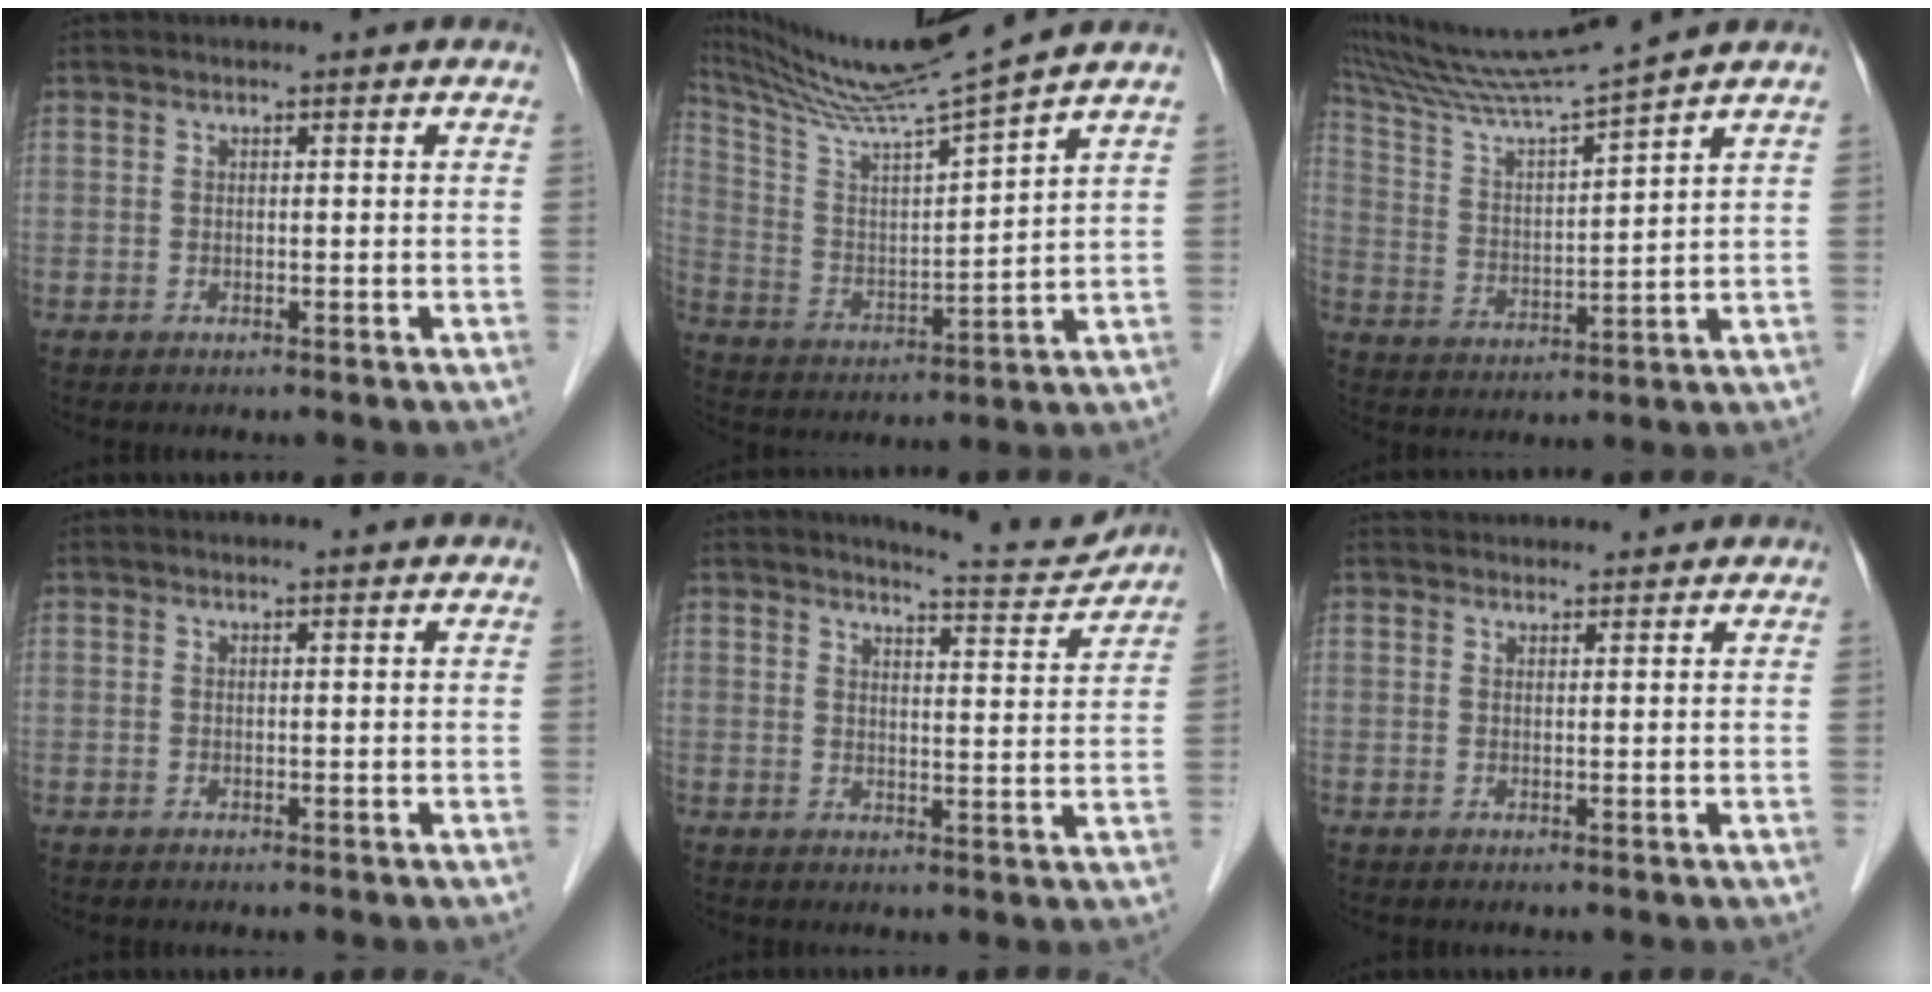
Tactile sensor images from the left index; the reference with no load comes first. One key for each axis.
{"total": 16.7, "fx": 14.5, "fy": -2.3, "fz": 7.9, "tx": -0.150, "ty": -0.010, "tz": 0.254}
{"total": 11.9, "fx": 10.8, "fy": -2.8, "fz": 4.2, "tx": -0.086, "ty": -0.010, "tz": 0.204}
{"total": 1.3, "fx": 1.3, "fy": 0.0, "fz": 0.3, "tx": -0.009, "ty": 0.005, "tz": 0.018}
{"total": 7.3, "fx": 7.3, "fy": -0.2, "fz": 0.9, "tx": -0.022, "ty": -0.019, "tz": 0.093}
{"total": 6.6, "fx": 6.4, "fy": 1.3, "fz": 1.2, "tx": -0.012, "ty": 0.035, "tz": 0.084}